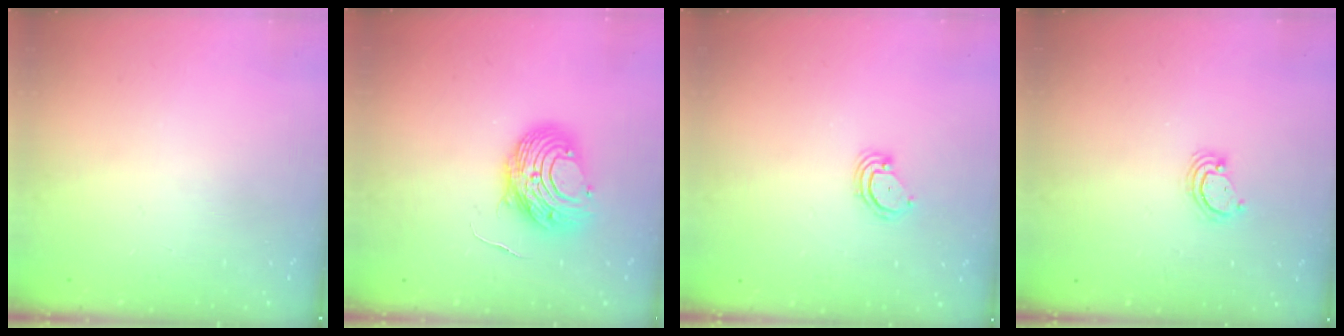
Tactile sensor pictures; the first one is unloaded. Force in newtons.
{"total": 11.2, "press": 11.2, "slide": 0.9}
{"total": 3.5, "press": 3.5, "slide": 0.2}
{"total": 2.6, "press": 2.6, "slide": 0.3}